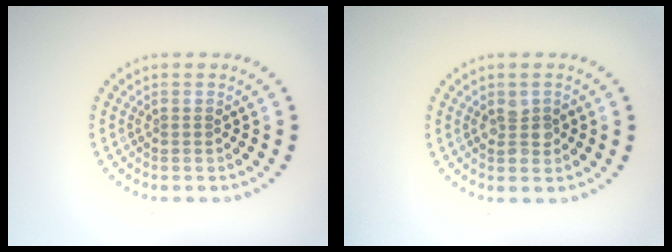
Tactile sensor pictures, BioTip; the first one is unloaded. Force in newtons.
{"total": 1.8, "press": 1.7, "slide": 0.2}